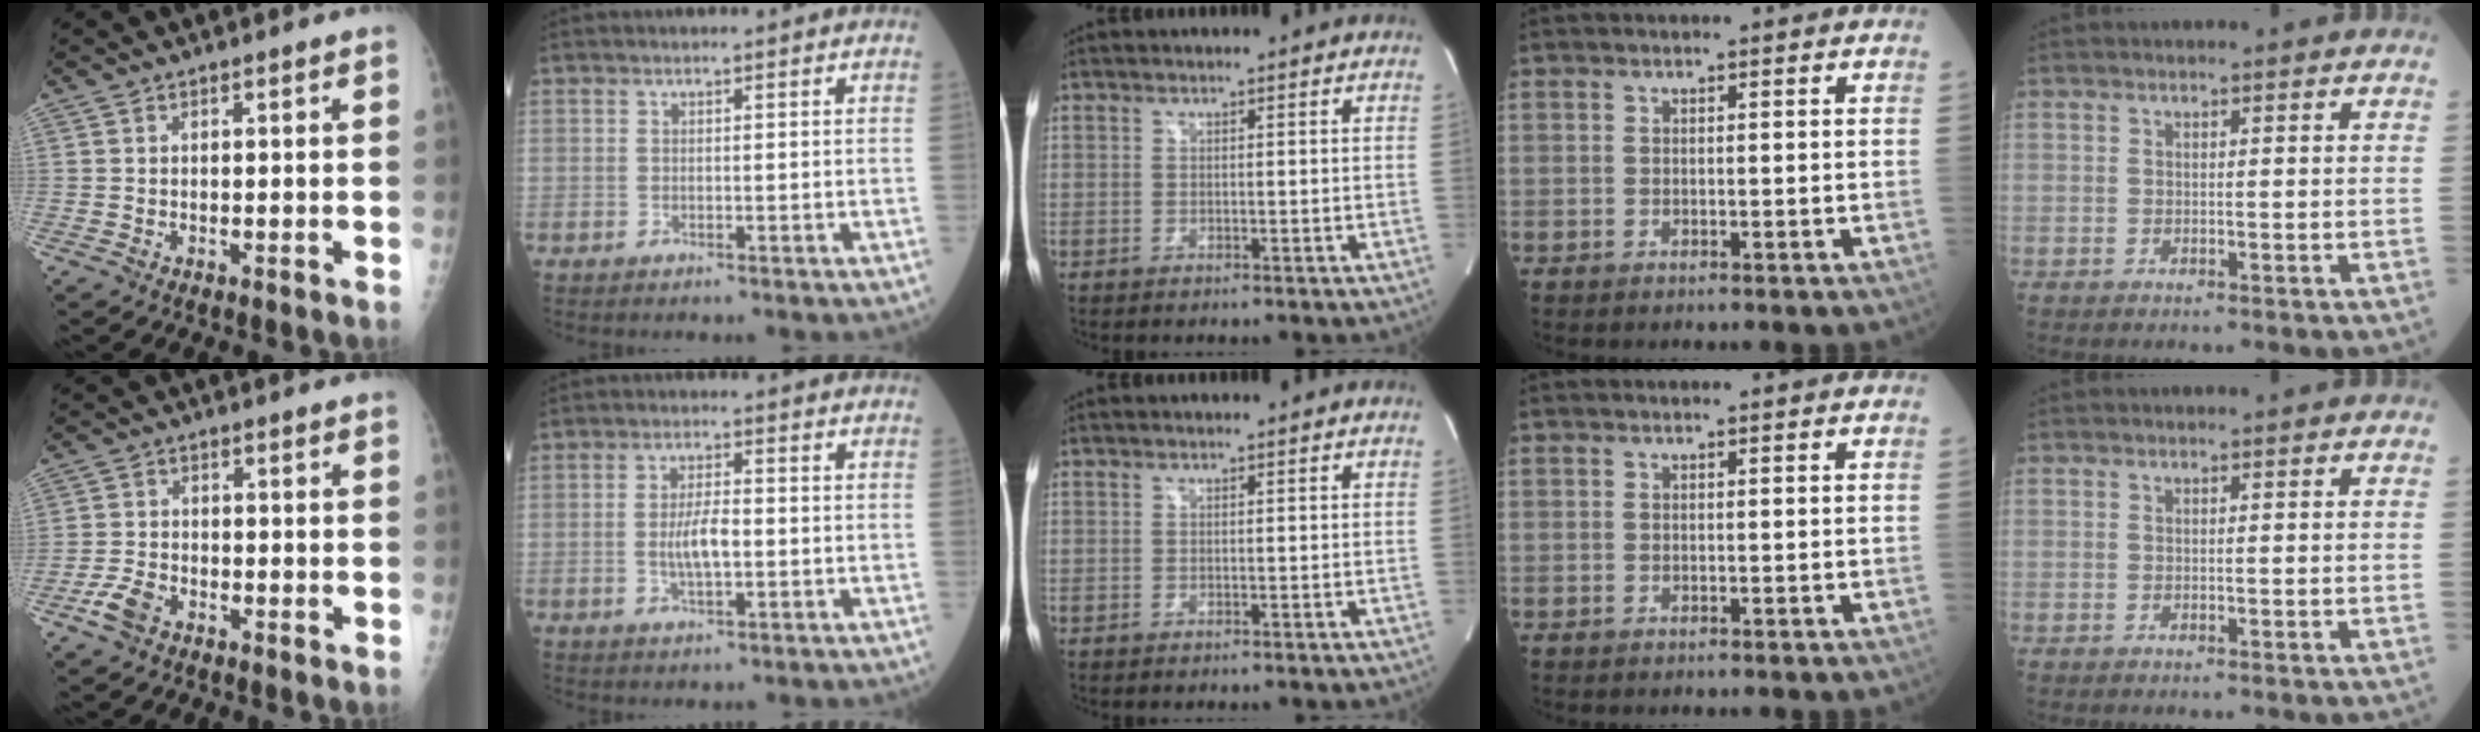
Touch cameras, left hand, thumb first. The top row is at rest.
{"thumb": {"total": 4.5, "force": [-2.8, 2.5, 2.4], "torque": [-0.053, 0.011, -0.053]}, "index": {"total": 5.0, "force": [-0.7, 1.4, 4.7], "torque": [-0.099, 0.001, -0.012]}}